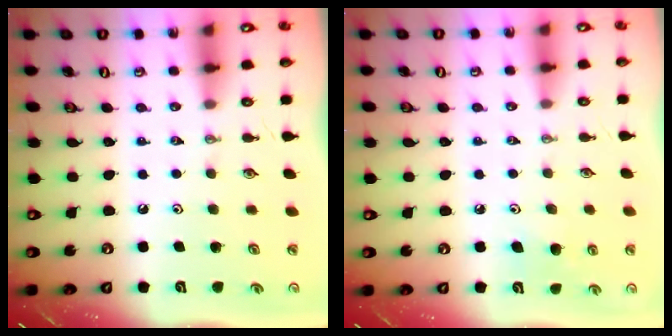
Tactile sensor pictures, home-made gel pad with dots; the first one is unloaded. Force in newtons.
{"total": 6.3, "press": 6.2, "slide": 1.2}